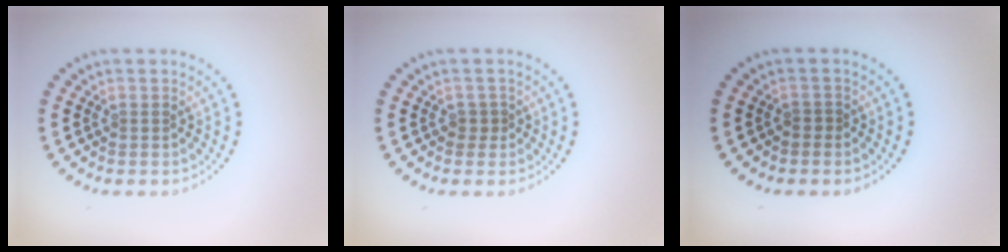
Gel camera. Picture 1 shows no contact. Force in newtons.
{"total": 0.7, "press": 0.2, "slide": 0.6}
{"total": 0.5, "press": 0.2, "slide": 0.5}